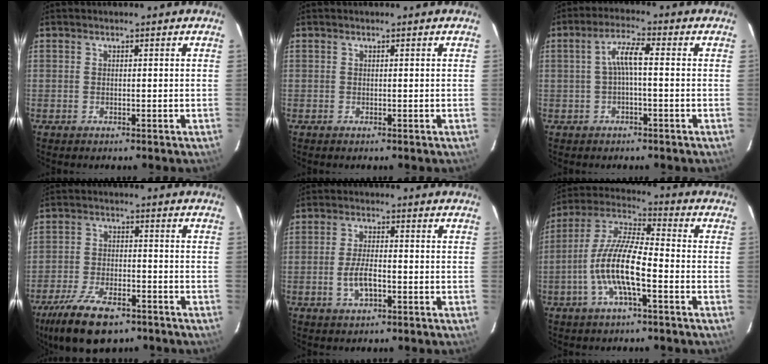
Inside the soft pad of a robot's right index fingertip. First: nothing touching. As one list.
[{"total": 0.0}, {"total": 4.4, "force": [-0.4, 0.6, 4.4], "torque": [-0.087, 0.011, -0.006]}, {"total": 14.1, "force": [-9.6, 6.0, 8.4], "torque": [-0.193, -0.024, -0.167]}, {"total": 5.3, "force": [-1.8, 1.9, 4.6], "torque": [-0.093, 0.000, -0.031]}, {"total": 12.8, "force": [-4.3, 2.9, 11.7], "torque": [-0.238, 0.001, -0.086]}]